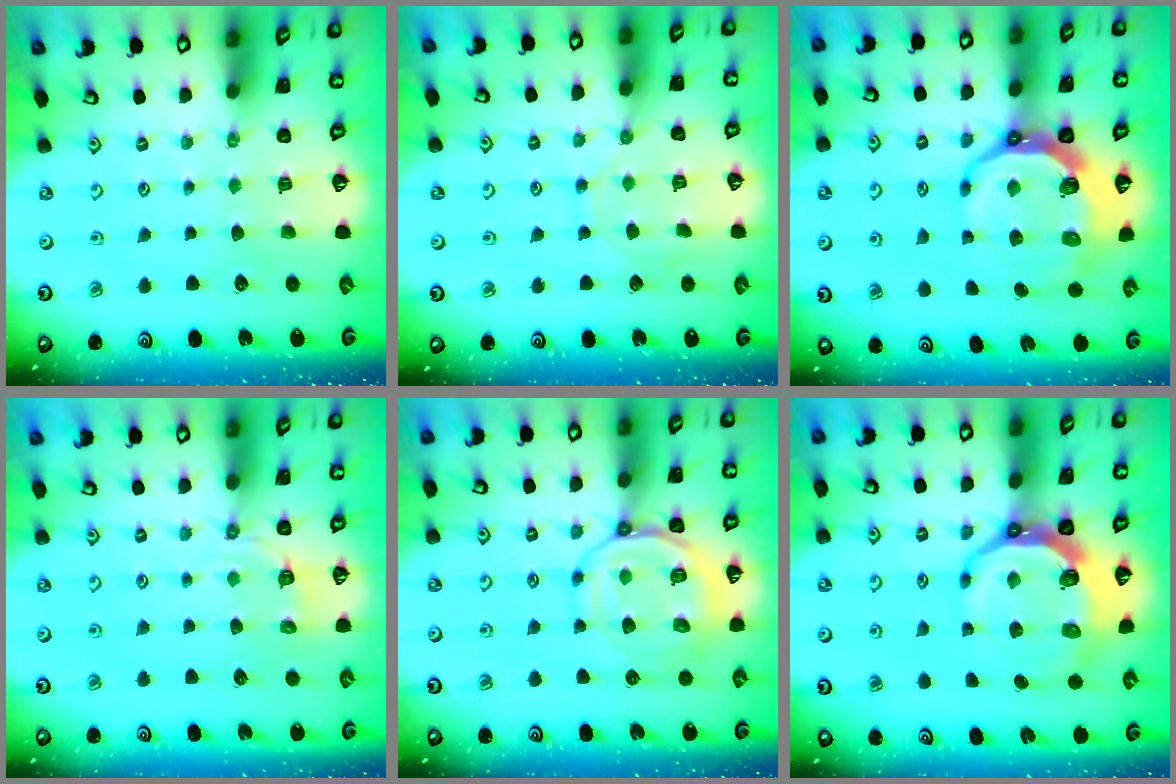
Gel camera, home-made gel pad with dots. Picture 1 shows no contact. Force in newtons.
{"total": 8.3, "press": 8.3, "slide": 0.6}
{"total": 12.3, "press": 11.3, "slide": 4.8}
{"total": 3.7, "press": 2.9, "slide": 2.2}
{"total": 12.2, "press": 12.0, "slide": 1.6}
{"total": 12.3, "press": 11.3, "slide": 4.8}